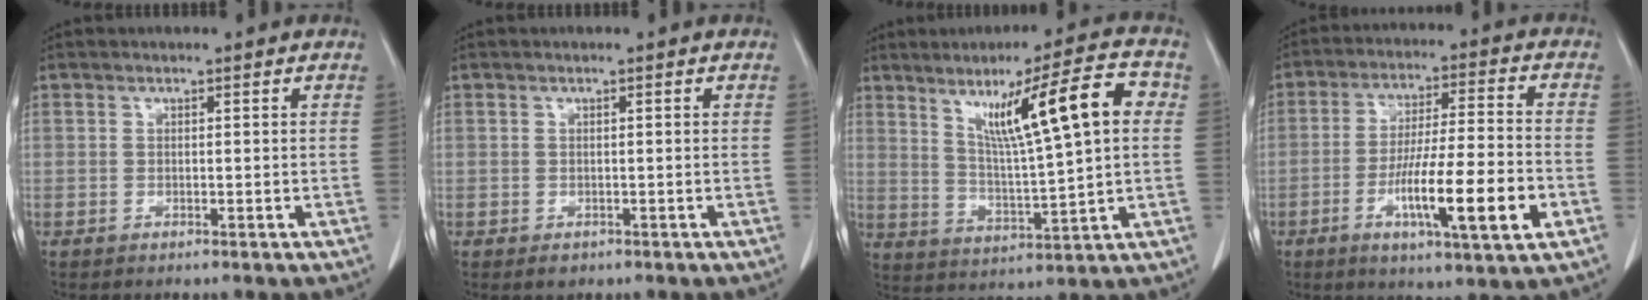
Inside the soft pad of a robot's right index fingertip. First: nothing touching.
{"total": 1.2, "force": [-0.7, 0.9, 0.5], "torque": [-0.007, 0.001, -0.004]}
{"total": 14.2, "force": [4.5, 0.9, 13.4], "torque": [-0.213, 0.014, 0.076]}
{"total": 14.6, "force": [-4.9, 1.1, 13.7], "torque": [-0.236, -0.011, -0.080]}